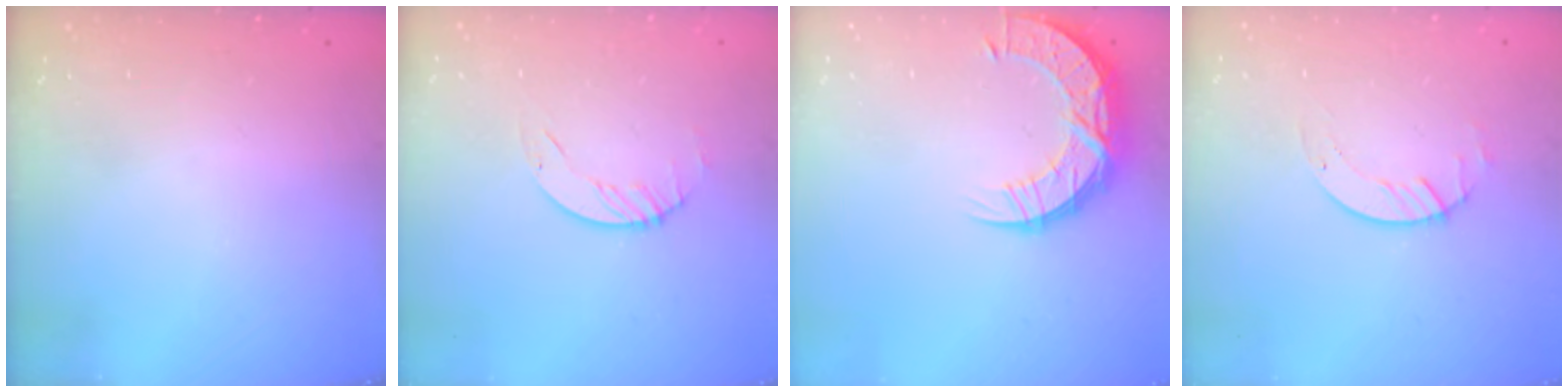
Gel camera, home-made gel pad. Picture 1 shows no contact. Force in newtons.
{"total": 1.9, "press": 1.9, "slide": 0.2}
{"total": 12.8, "press": 12.8, "slide": 0.9}
{"total": 2.7, "press": 2.7, "slide": 0.3}